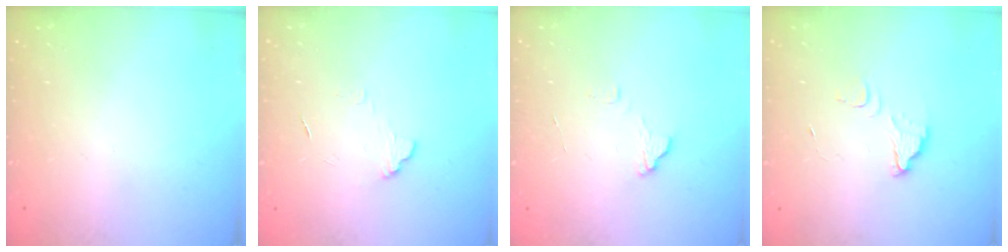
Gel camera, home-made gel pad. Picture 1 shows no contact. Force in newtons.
{"total": 5.7, "press": 5.7, "slide": 0.5}
{"total": 7.1, "press": 7.1, "slide": 0.5}
{"total": 4.7, "press": 4.7, "slide": 0.5}